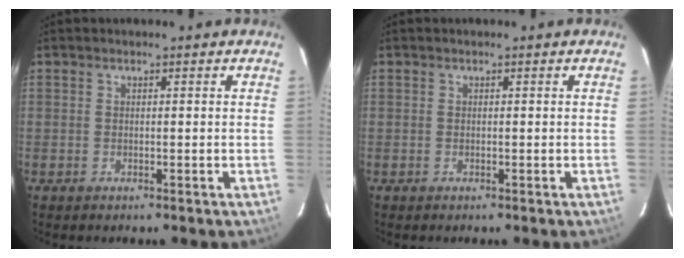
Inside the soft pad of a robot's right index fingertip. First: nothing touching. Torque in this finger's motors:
{"motor_torque": [-0.02, 0.00, 0.00, 0.00]}